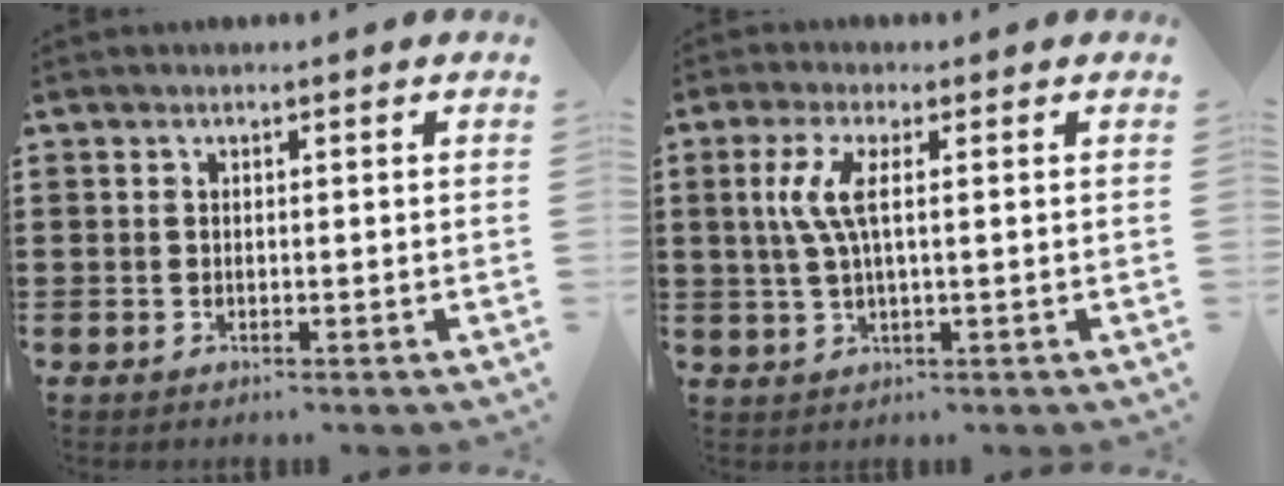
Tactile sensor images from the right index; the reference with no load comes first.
{"total": 5.2, "force": [0.6, 1.1, 5.0], "torque": [-0.119, -0.007, 0.001]}